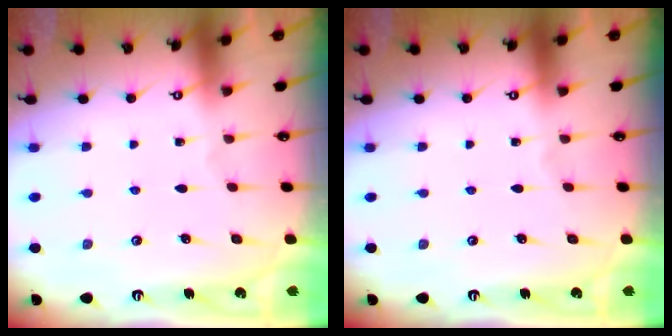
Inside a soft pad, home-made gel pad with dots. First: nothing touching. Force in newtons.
{"total": 0.0}